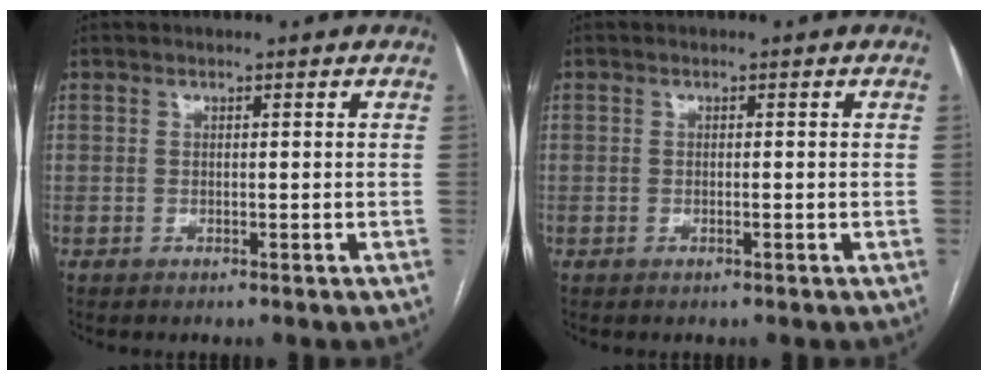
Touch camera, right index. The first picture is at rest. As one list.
[{"total": 0.0}]